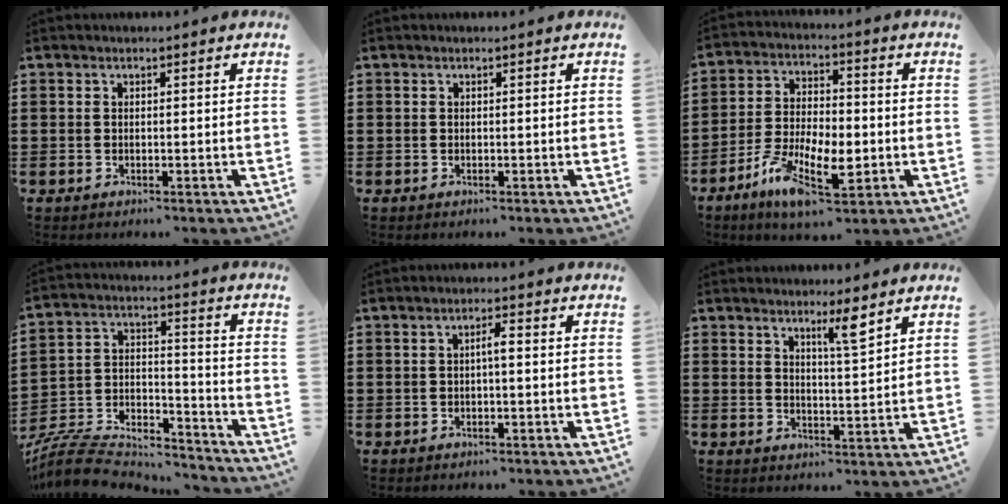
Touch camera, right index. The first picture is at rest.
{"total": 0.0}
{"total": 10.0, "force": [-4.1, 4.4, 8.0], "torque": [-0.171, 0.001, -0.076]}
{"total": 9.0, "force": [-8.4, 2.2, 2.1], "torque": [-0.051, 0.007, -0.169]}
{"total": 1.9, "force": [-0.3, 0.2, 1.8], "torque": [-0.036, 0.003, -0.007]}
{"total": 4.3, "force": [3.1, 0.0, 3.0], "torque": [-0.051, -0.005, 0.049]}